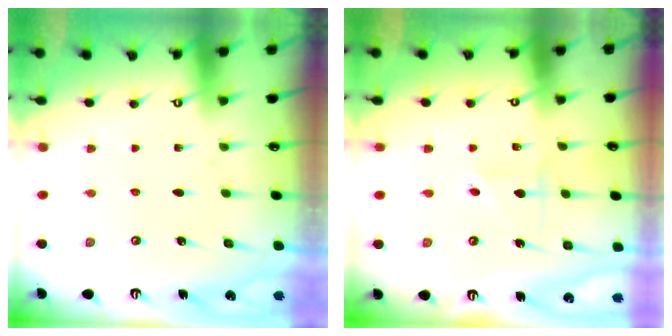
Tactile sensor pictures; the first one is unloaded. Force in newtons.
{"total": 5.2, "press": 5.2, "slide": 0.6}